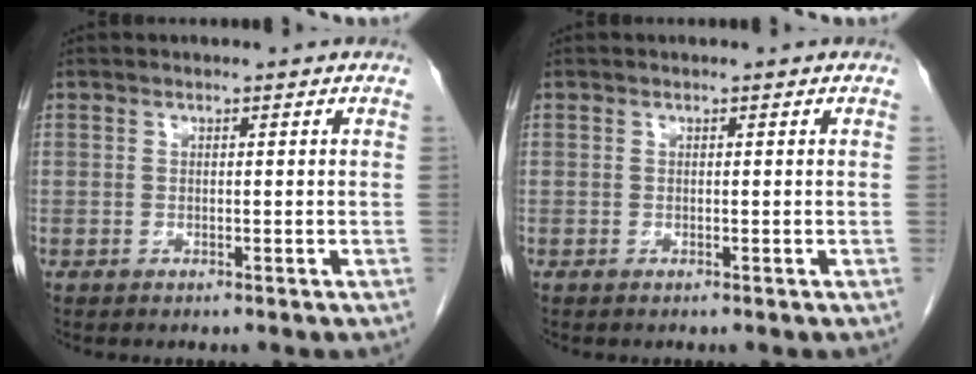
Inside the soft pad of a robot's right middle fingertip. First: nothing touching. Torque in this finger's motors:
{"motor_torque": [-0.05, 0.02, -0.01, 0.00]}